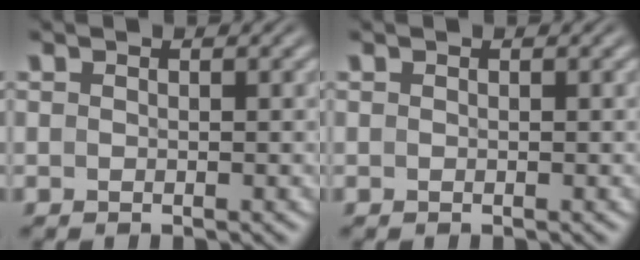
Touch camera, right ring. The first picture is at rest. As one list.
[{"total": 0.0}]